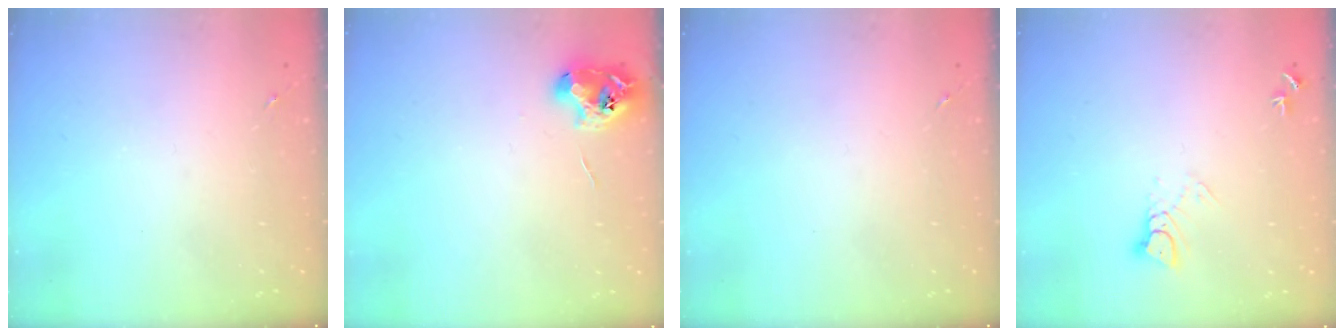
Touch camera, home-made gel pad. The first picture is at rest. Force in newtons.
{"total": 8.7, "press": 8.6, "slide": 0.8}
{"total": 0.0}
{"total": 4.6, "press": 4.5, "slide": 0.5}